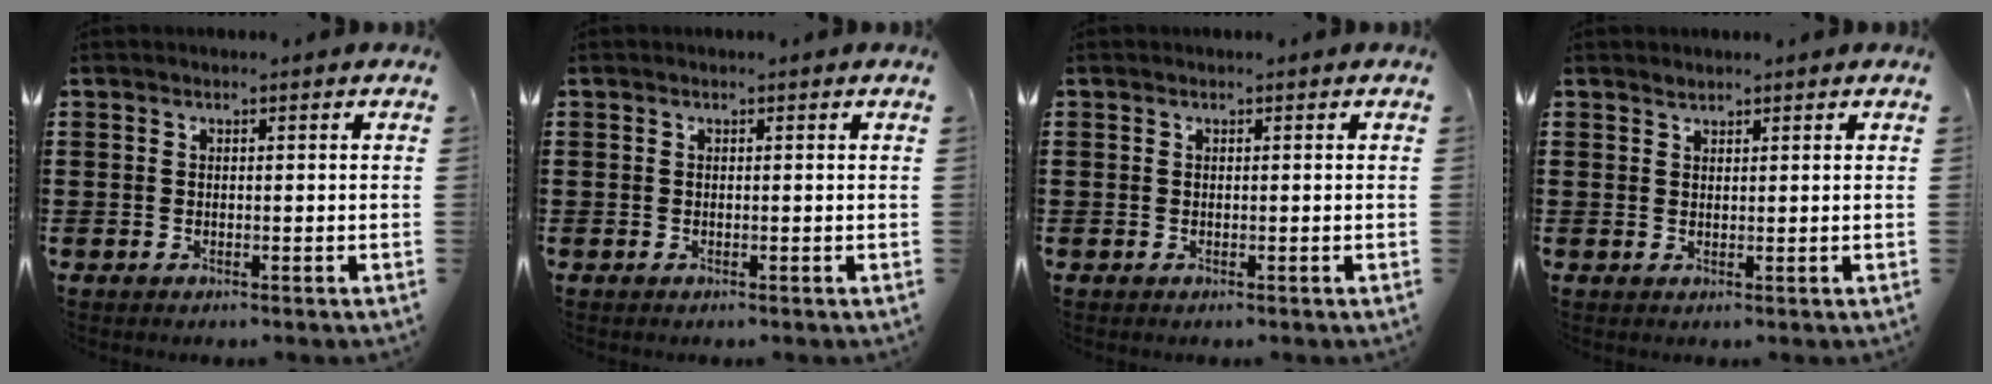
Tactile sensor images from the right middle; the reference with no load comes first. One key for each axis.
{"total": 0.0}
{"total": 0.0}
{"total": 1.1, "fx": 1.1, "fy": 0.2, "fz": 0.0, "tx": -0.002, "ty": 0.000, "tz": 0.021}